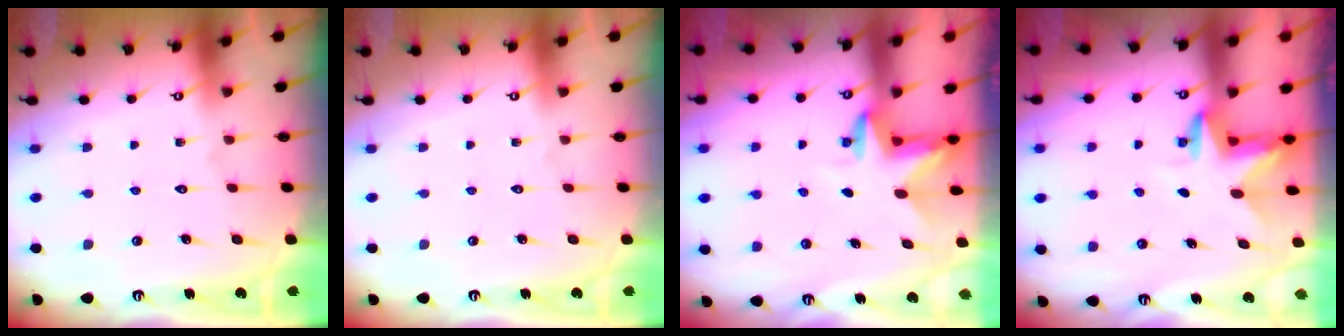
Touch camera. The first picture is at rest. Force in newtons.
{"total": 0.0}
{"total": 3.3, "press": 3.3, "slide": 0.2}
{"total": 3.3, "press": 3.3, "slide": 0.1}